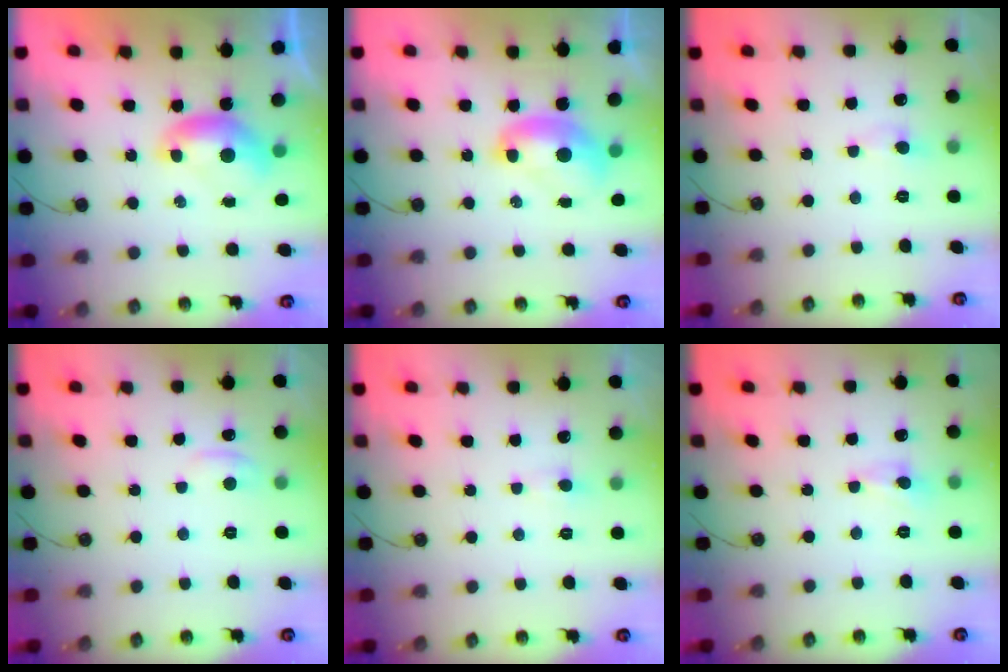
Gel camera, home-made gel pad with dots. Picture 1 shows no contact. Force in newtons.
{"total": 2.0, "press": 2.0, "slide": 0.0}
{"total": 0.5, "press": 0.4, "slide": 0.4}
{"total": 1.0, "press": 0.8, "slide": 0.7}
{"total": 0.6, "press": 0.3, "slide": 0.4}
{"total": 1.4, "press": 1.2, "slide": 0.6}